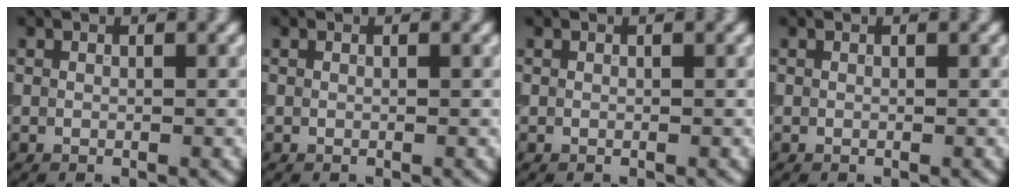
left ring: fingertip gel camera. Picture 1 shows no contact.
{"total": 0.0}
{"total": 0.0}
{"total": 0.0}